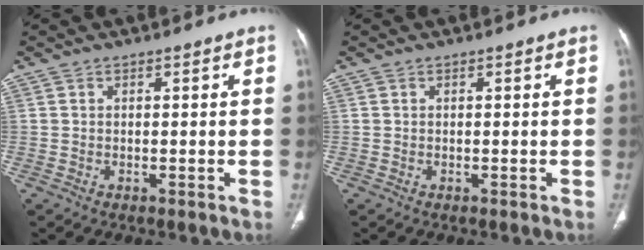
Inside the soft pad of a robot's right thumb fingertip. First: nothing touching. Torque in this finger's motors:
{"motor_torque": [0.03, 0.02, -0.03, 0.03, 0.00]}